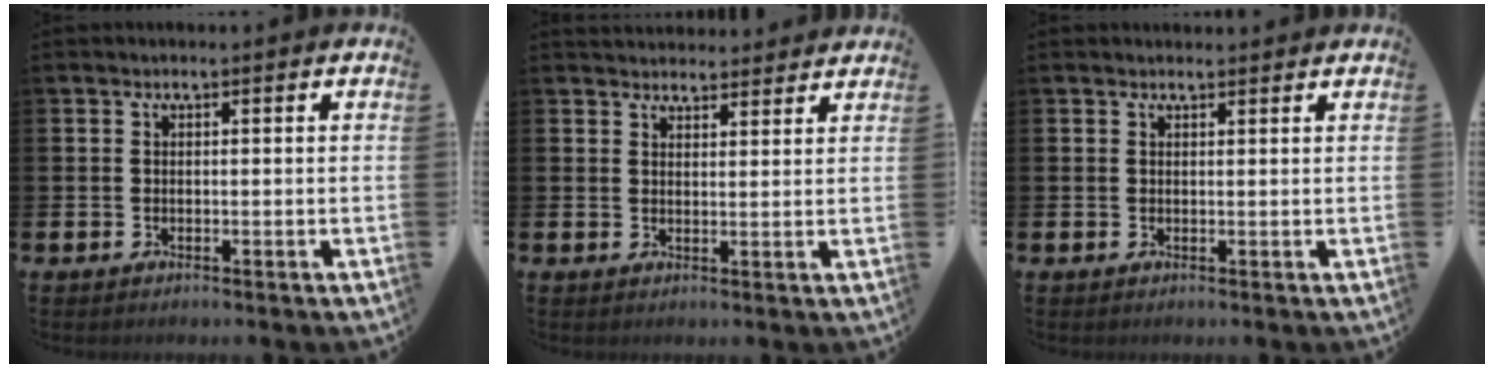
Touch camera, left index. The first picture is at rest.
{"total": 3.2, "force": [3.1, 0.7, -0.2], "torque": [0.009, -0.019, 0.055]}
{"total": 0.9, "force": [0.8, 0.2, 0.1], "torque": [0.006, 0.000, 0.014]}